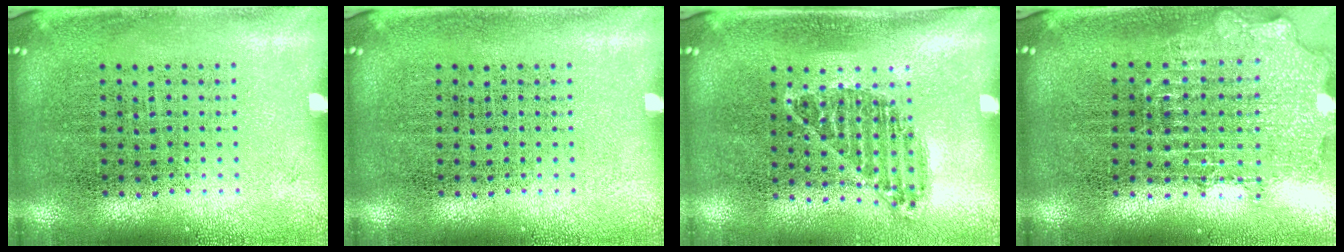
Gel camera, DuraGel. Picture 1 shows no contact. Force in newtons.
{"total": 0.0}
{"total": 1.0, "press": 0.8, "slide": 0.5}
{"total": 1.8, "press": 1.4, "slide": 1.1}